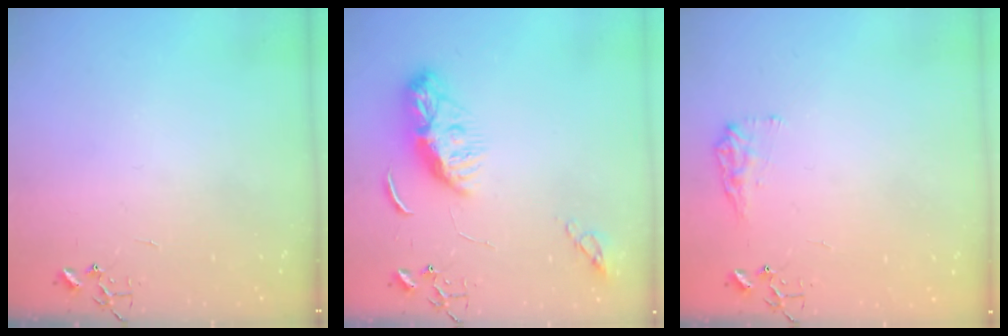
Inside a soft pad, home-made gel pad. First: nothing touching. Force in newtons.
{"total": 9.5, "press": 9.5, "slide": 0.5}
{"total": 8.9, "press": 8.9, "slide": 0.4}